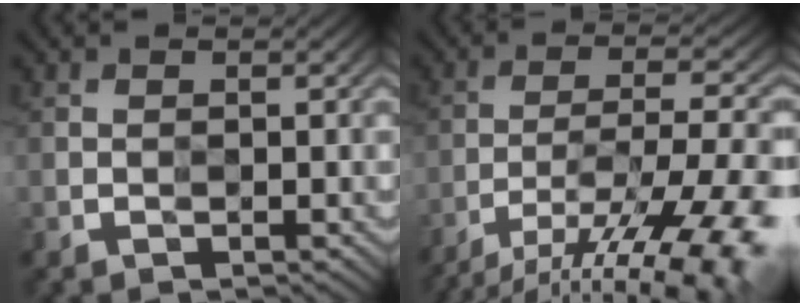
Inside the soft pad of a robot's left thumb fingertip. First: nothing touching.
{"total": 16.7, "force": [-12.0, 4.1, 10.8], "torque": [-0.178, -0.021, -0.172]}